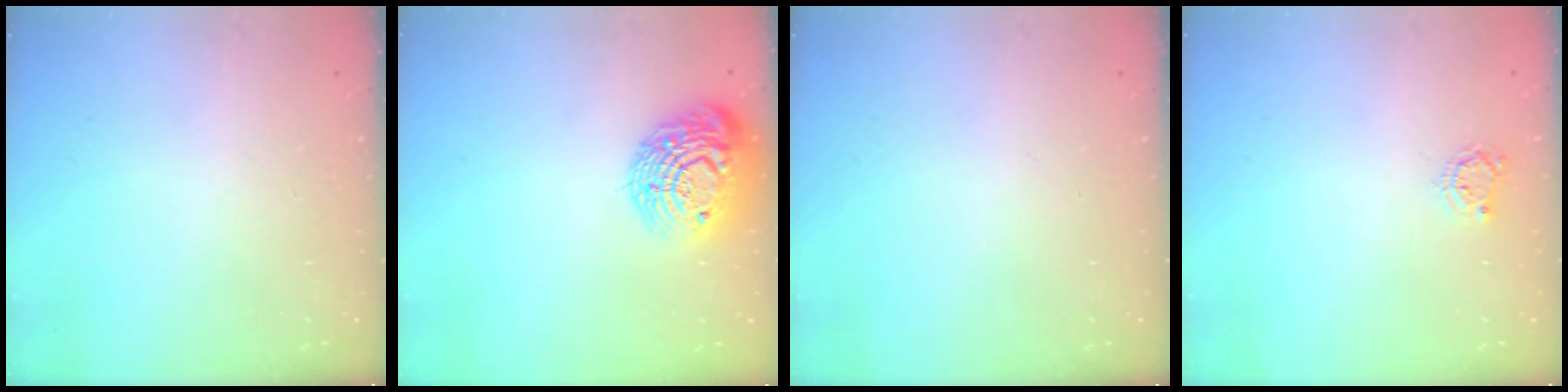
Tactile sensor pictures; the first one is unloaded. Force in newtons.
{"total": 17.6, "press": 17.6, "slide": 1.1}
{"total": 0.0}
{"total": 3.3, "press": 3.3, "slide": 0.3}